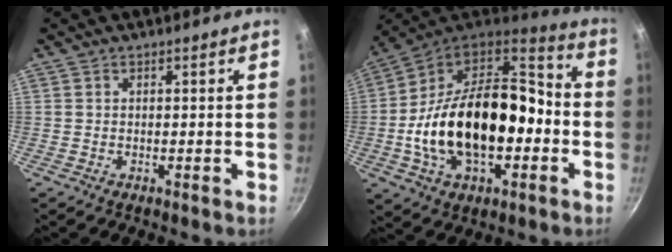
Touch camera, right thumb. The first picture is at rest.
{"total": 27.2, "force": [-4.1, 16.3, 21.4], "torque": [-0.360, 0.058, -0.069]}